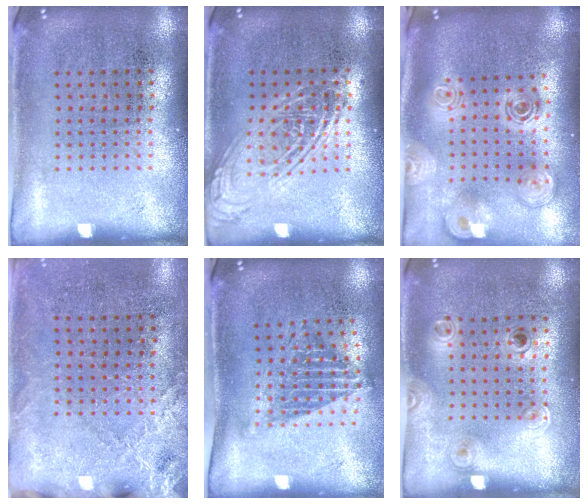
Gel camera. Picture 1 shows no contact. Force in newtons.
{"total": 2.4, "press": 2.4, "slide": 0.2}
{"total": 2.8, "press": 2.0, "slide": 2.0}
{"total": 2.6, "press": 2.4, "slide": 1.0}
{"total": 1.3, "press": 1.0, "slide": 0.9}
{"total": 1.1, "press": 0.8, "slide": 0.7}